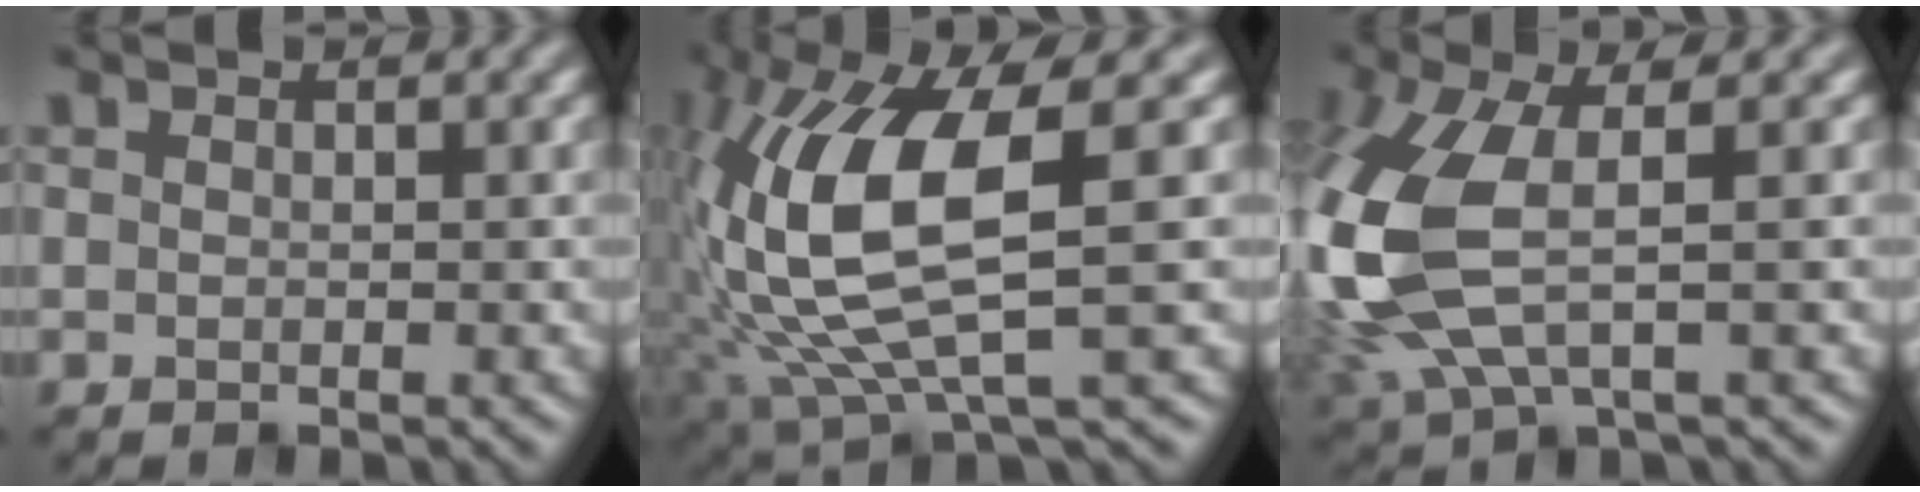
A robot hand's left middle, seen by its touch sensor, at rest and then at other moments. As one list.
[{"total": 10.5, "force": [1.2, 3.7, 9.8], "torque": [-0.208, -0.013, 0.027]}, {"total": 9.7, "force": [0.3, 4.5, 8.6], "torque": [-0.243, -0.012, 0.007]}]